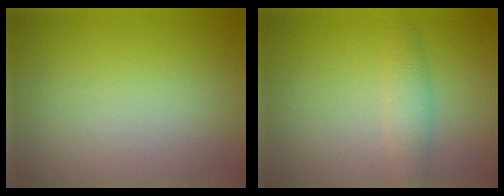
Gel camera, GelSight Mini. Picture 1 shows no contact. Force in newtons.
{"total": 2.0, "press": 2.0, "slide": 0.1}